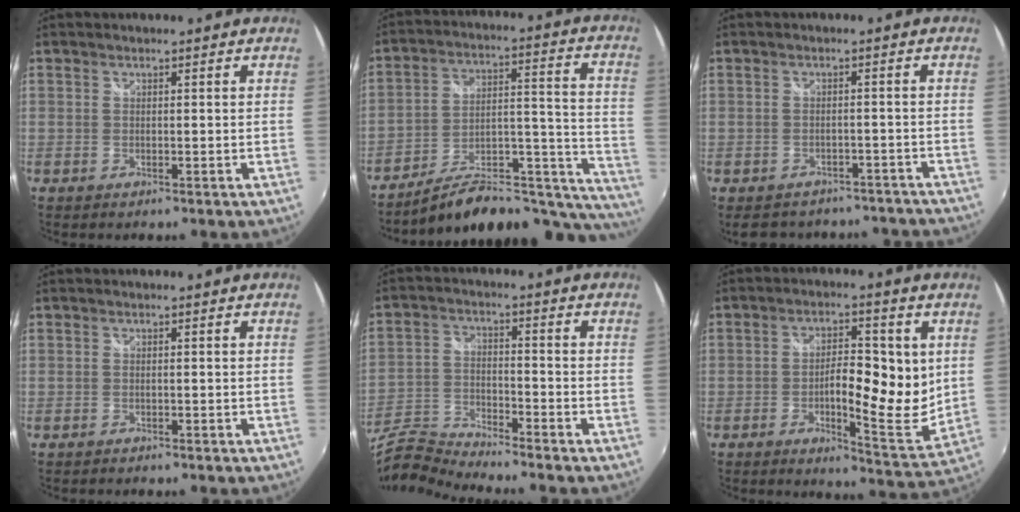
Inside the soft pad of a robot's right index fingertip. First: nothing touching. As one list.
[{"total": 23.0, "force": [-18.7, 7.3, 11.2], "torque": [-0.124, 0.019, -0.255]}, {"total": 13.8, "force": [-11.9, 5.7, 4.0], "torque": [-0.084, 0.011, -0.135]}, {"total": 0.7, "force": [-0.7, 0.1, 0.0], "torque": [-0.004, -0.003, -0.013]}, {"total": 9.0, "force": [-8.6, 0.1, 2.4], "torque": [-0.060, 0.001, -0.180]}, {"total": 11.8, "force": [0.6, 3.9, 11.1], "torque": [-0.178, -0.011, 0.006]}]